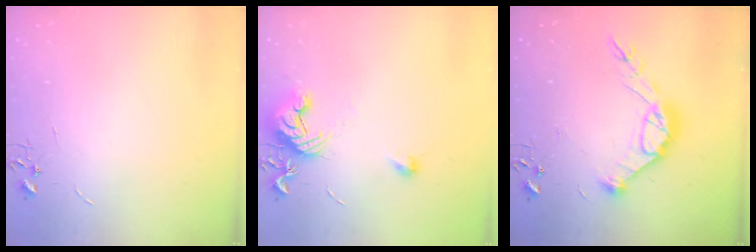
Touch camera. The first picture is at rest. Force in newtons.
{"total": 12.4, "press": 12.3, "slide": 1.0}
{"total": 14.4, "press": 14.4, "slide": 0.8}